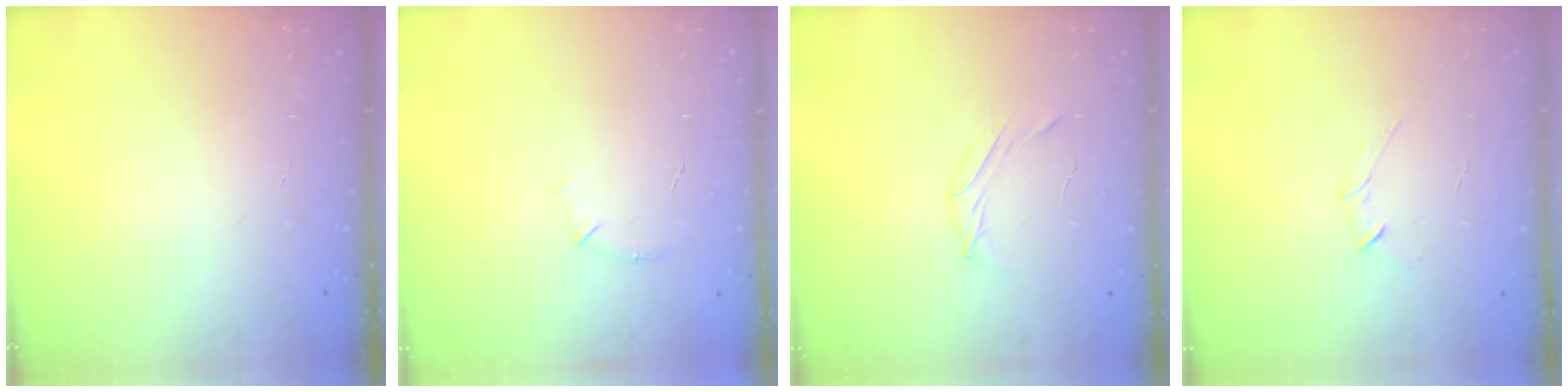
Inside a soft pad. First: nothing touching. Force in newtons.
{"total": 5.5, "press": 5.2, "slide": 1.6}
{"total": 4.0, "press": 3.8, "slide": 1.0}
{"total": 4.1, "press": 4.0, "slide": 0.9}